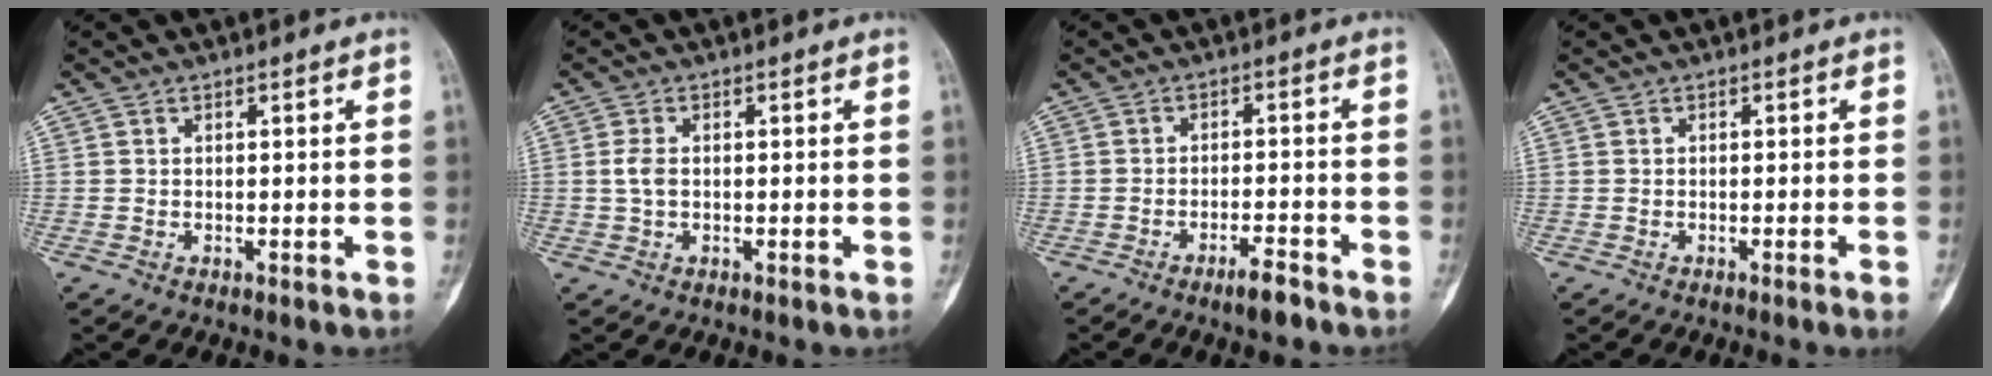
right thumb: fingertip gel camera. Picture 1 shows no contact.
{"total": 2.6, "force": [0.1, 1.6, 2.1], "torque": [-0.046, 0.003, 0.000]}
{"total": 3.8, "force": [-2.8, 0.8, 2.4], "torque": [-0.042, 0.017, -0.048]}
{"total": 1.6, "force": [-1.1, -0.3, 1.1], "torque": [-0.022, 0.007, -0.011]}